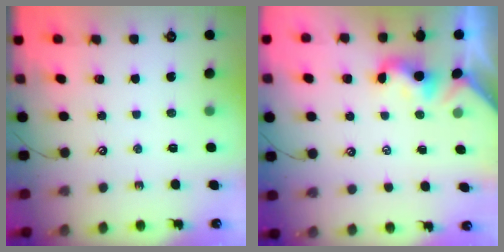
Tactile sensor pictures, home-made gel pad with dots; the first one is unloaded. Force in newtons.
{"total": 2.1, "press": 2.1, "slide": 0.5}